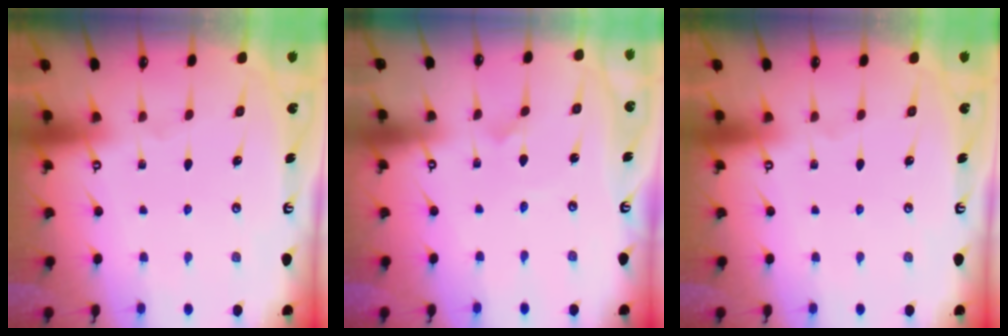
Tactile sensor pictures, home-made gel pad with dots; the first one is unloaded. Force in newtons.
{"total": 1.3, "press": 1.3, "slide": 0.2}
{"total": 0.0}